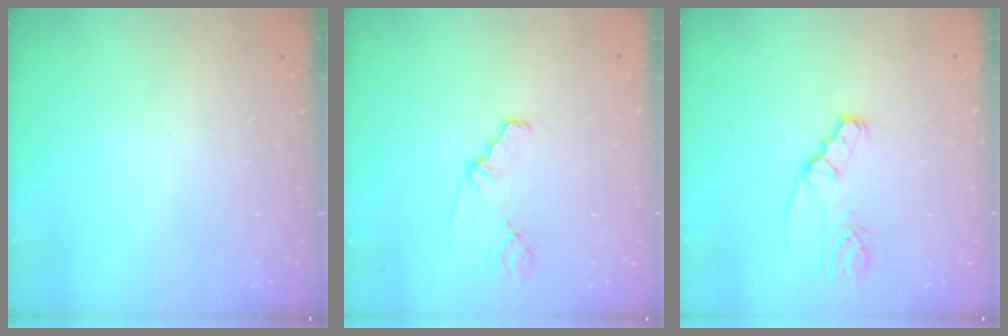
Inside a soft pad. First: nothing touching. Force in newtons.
{"total": 1.7, "press": 1.7, "slide": 0.1}
{"total": 2.0, "press": 2.0, "slide": 0.4}